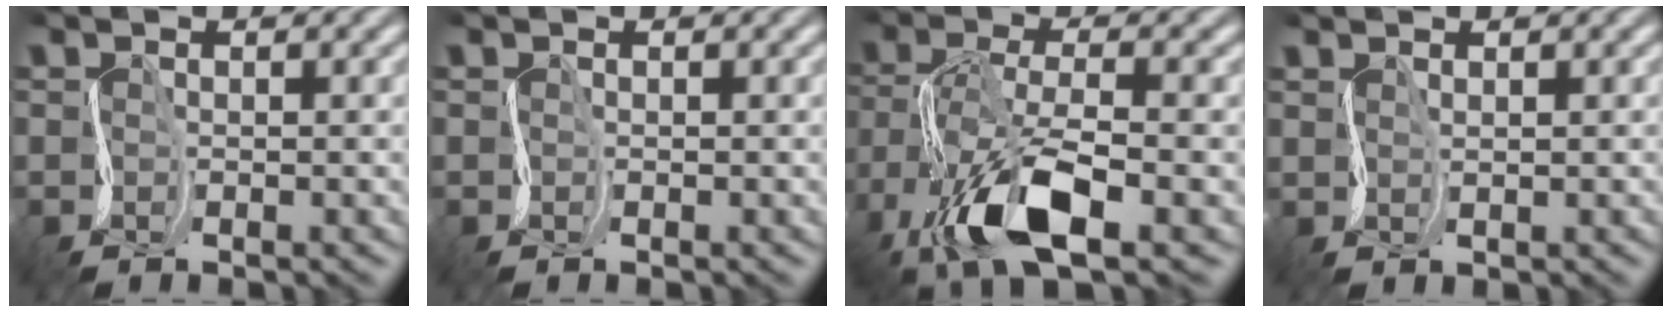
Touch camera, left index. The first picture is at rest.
{"total": 0.0}
{"total": 9.2, "force": [-4.1, 3.9, 7.3], "torque": [-0.144, -0.001, -0.073]}
{"total": 1.0, "force": [0.9, -0.1, -0.5], "torque": [0.007, 0.002, 0.019]}